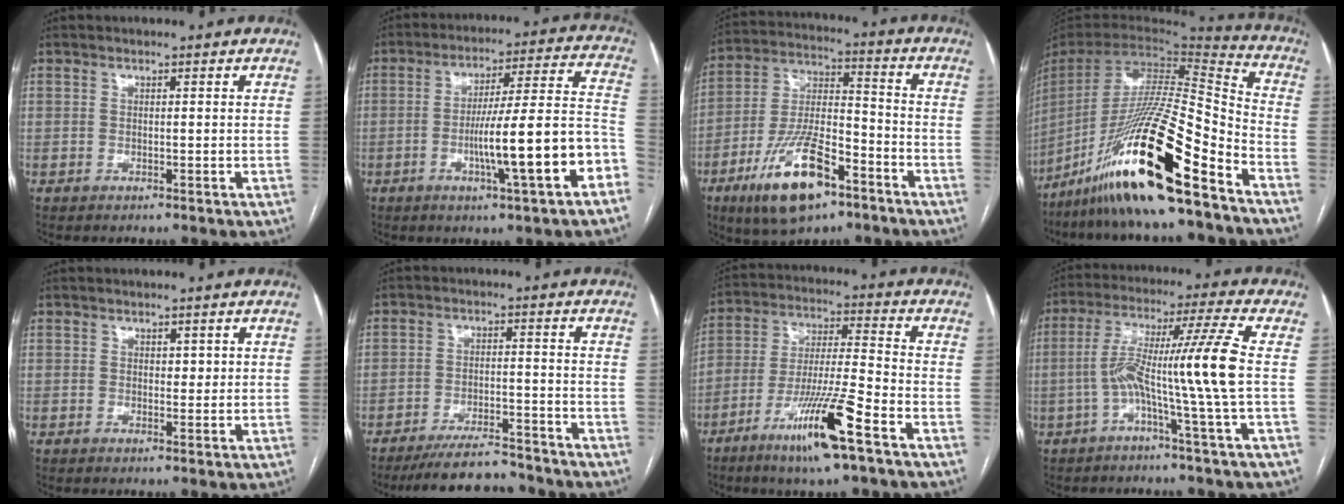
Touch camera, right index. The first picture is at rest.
{"total": 14.6, "force": [-5.4, 0.7, 13.5], "torque": [-0.197, 0.018, -0.074]}
{"total": 15.8, "force": [-8.8, 5.4, 11.9], "torque": [-0.234, -0.002, -0.149]}
{"total": 26.4, "force": [-16.6, 1.8, 20.4], "torque": [-0.381, -0.037, -0.300]}
{"total": 1.4, "force": [0.6, 1.0, 0.8], "torque": [-0.008, 0.000, 0.008]}
{"total": 9.4, "force": [-8.9, 1.6, 2.6], "torque": [-0.036, 0.002, -0.144]}
{"total": 14.0, "force": [-7.8, 0.5, 11.6], "torque": [-0.223, -0.019, -0.143]}
{"total": 11.2, "force": [-2.0, -2.6, 10.7], "torque": [-0.197, 0.028, -0.037]}